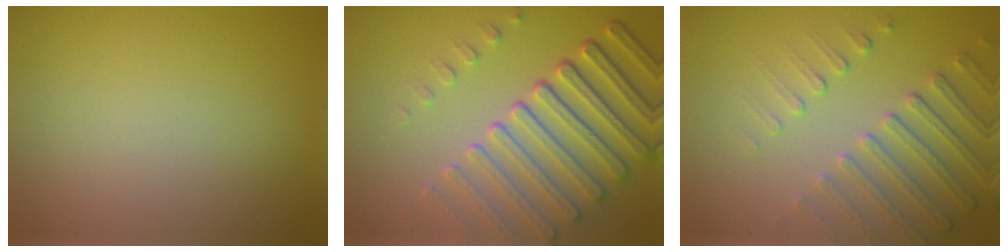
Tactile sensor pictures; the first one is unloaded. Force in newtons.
{"total": 8.0, "press": 5.8, "slide": 5.5}
{"total": 5.0, "press": 3.8, "slide": 3.3}